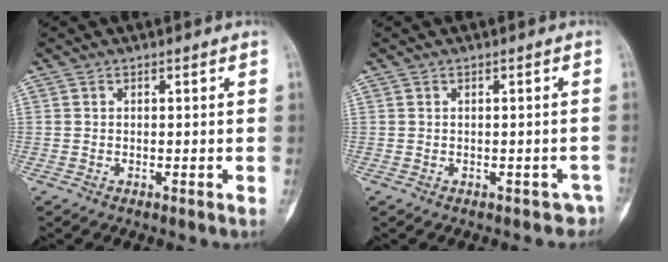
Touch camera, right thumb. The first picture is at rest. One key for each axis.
{"total": 2.2, "fx": -1.2, "fy": 1.6, "fz": 0.7, "tx": 0.005, "ty": 0.014, "tz": -0.013}